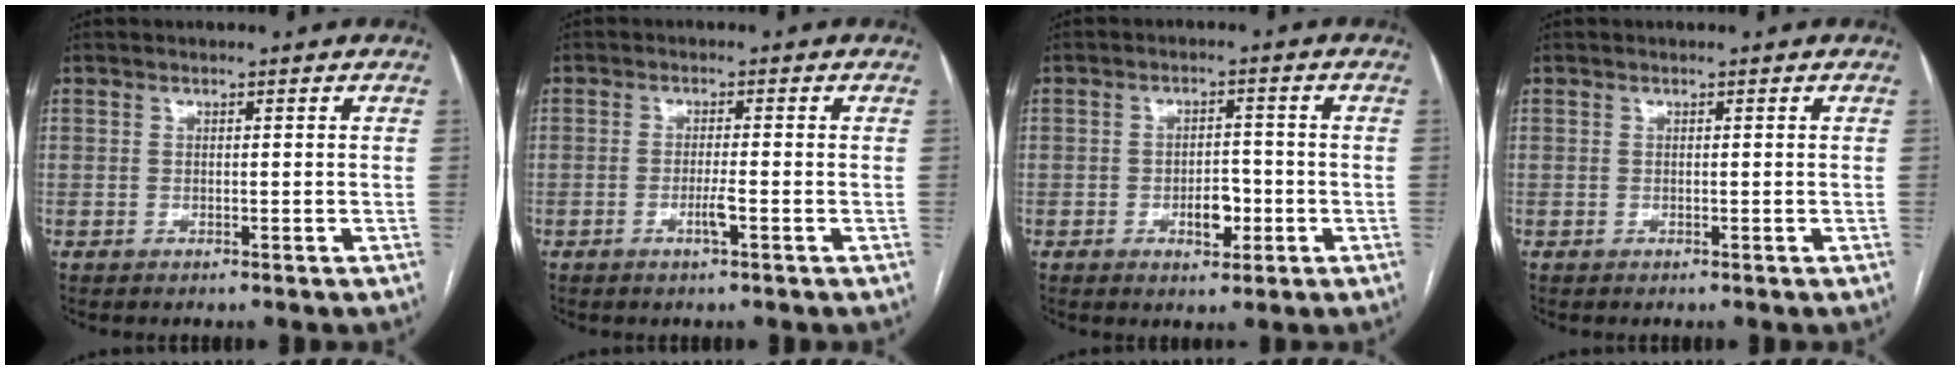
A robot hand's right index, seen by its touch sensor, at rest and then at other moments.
{"total": 2.3, "force": [-1.0, -0.1, 2.1], "torque": [-0.041, -0.003, -0.020]}
{"total": 4.3, "force": [-1.4, 2.3, 3.3], "torque": [-0.045, 0.005, -0.017]}
{"total": 0.0}